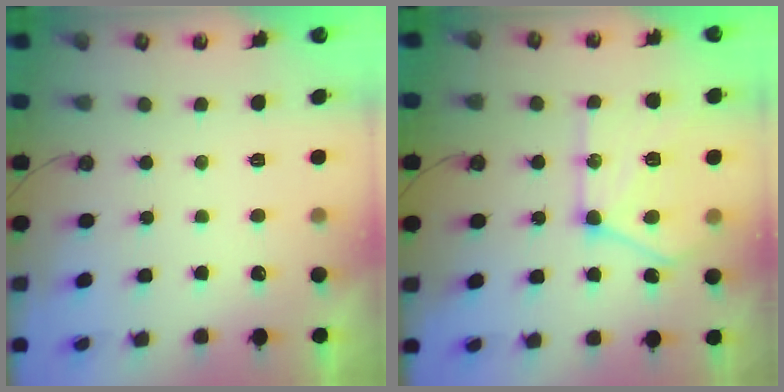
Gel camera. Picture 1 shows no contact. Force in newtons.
{"total": 18.1, "press": 18.0, "slide": 1.4}